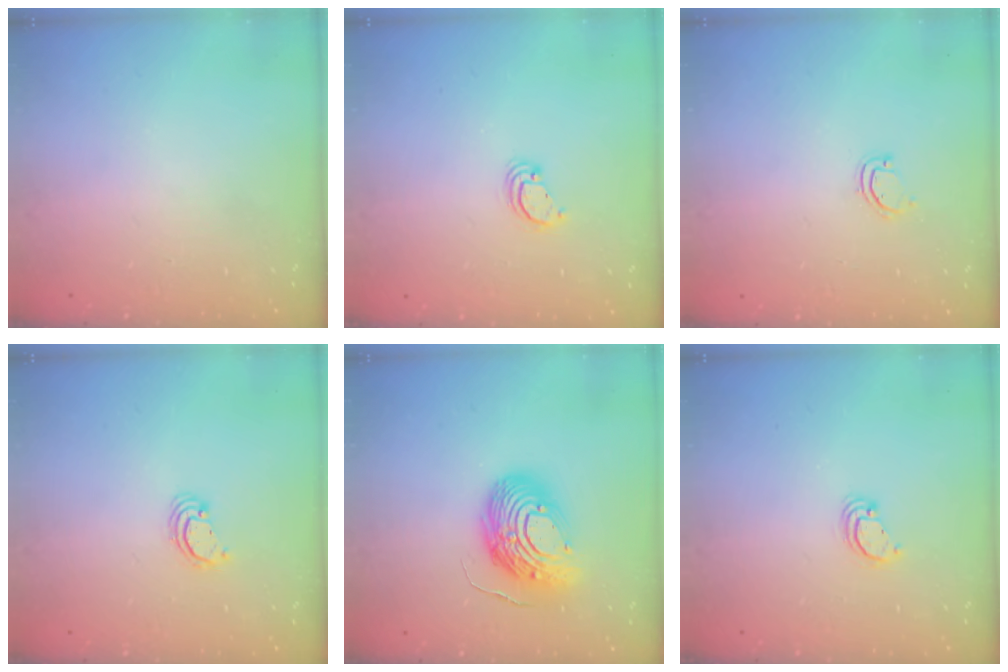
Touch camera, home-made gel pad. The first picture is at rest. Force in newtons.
{"total": 2.9, "press": 2.9, "slide": 0.1}
{"total": 3.1, "press": 3.1, "slide": 0.2}
{"total": 2.2, "press": 2.2, "slide": 0.2}
{"total": 14.1, "press": 13.9, "slide": 2.6}
{"total": 2.9, "press": 2.9, "slide": 0.1}